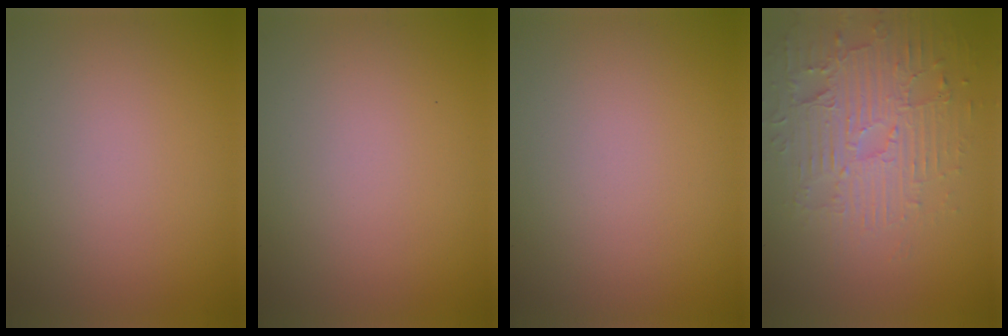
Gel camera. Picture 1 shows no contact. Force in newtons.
{"total": 0.0}
{"total": 0.0}
{"total": 4.4, "press": 4.0, "slide": 1.7}